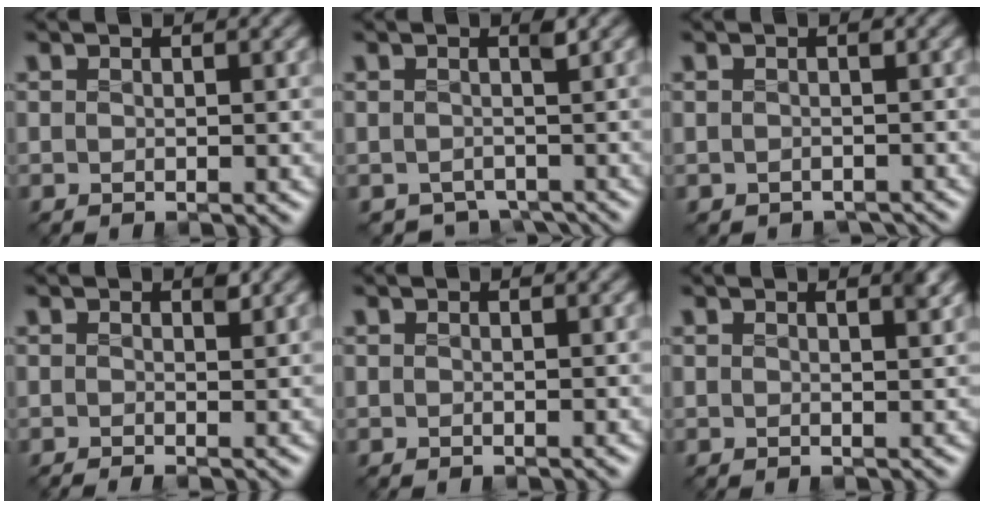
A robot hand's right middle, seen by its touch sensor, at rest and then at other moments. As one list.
[{"total": 2.1, "force": [-1.5, 1.0, 1.0], "torque": [-0.008, -0.013, -0.025]}, {"total": 1.4, "force": [-1.2, 0.7, 0.4], "torque": [-0.004, -0.010, -0.022]}, {"total": 0.8, "force": [-0.1, 0.0, 0.8], "torque": [-0.011, -0.005, -0.006]}, {"total": 0.0}, {"total": 1.4, "force": [0.8, 0.4, 1.0], "torque": [-0.008, 0.001, 0.008]}]